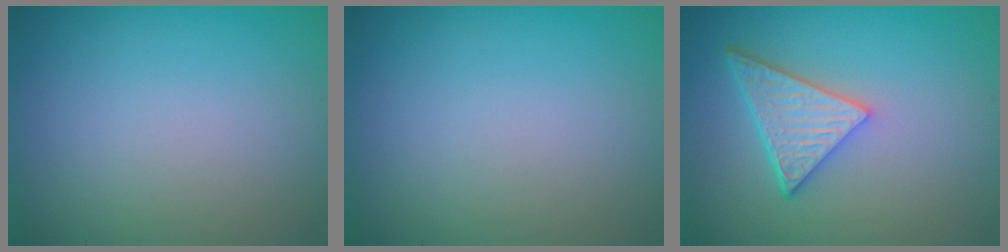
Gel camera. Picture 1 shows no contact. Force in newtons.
{"total": 0.0}
{"total": 5.1, "press": 3.8, "slide": 3.4}